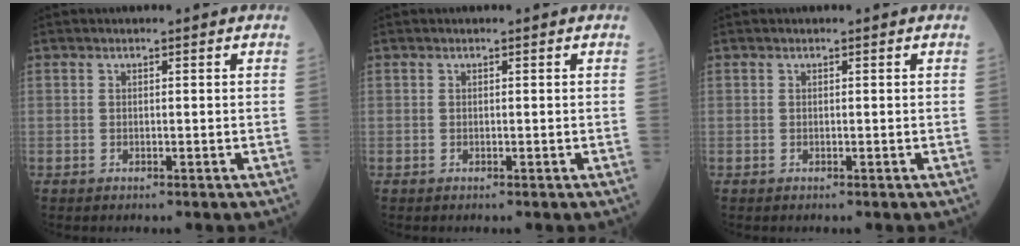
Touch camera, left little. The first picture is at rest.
{"total": 0.0}
{"total": 0.0}